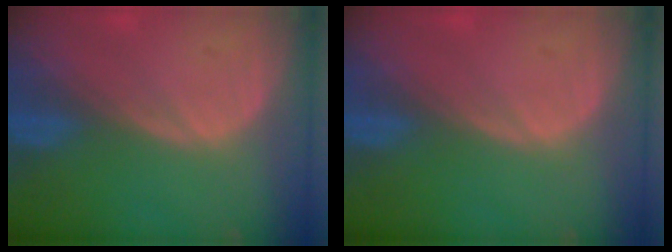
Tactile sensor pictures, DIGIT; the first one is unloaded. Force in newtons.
{"total": 0.0}